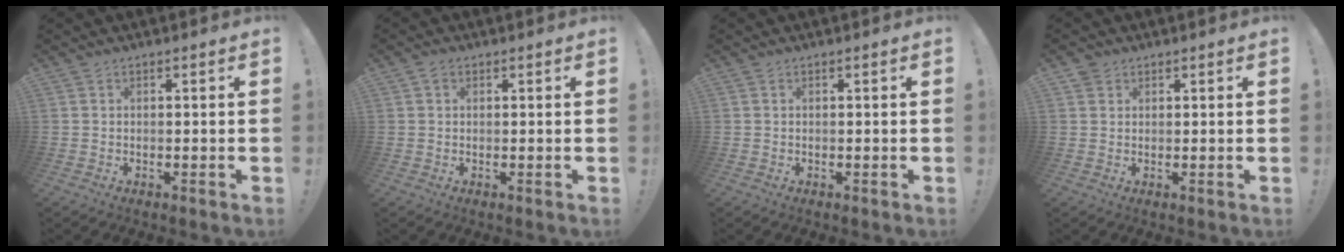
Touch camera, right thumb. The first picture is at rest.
{"total": 1.1, "force": [0.6, 0.7, 0.5], "torque": [-0.001, -0.001, 0.010]}
{"total": 0.0}
{"total": 1.8, "force": [1.3, 1.2, 0.0], "torque": [-0.003, -0.002, 0.025]}